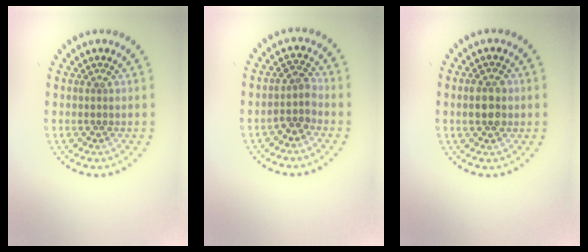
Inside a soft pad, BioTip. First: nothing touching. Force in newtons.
{"total": 1.9, "press": 1.6, "slide": 1.1}
{"total": 3.0, "press": 3.0, "slide": 0.2}